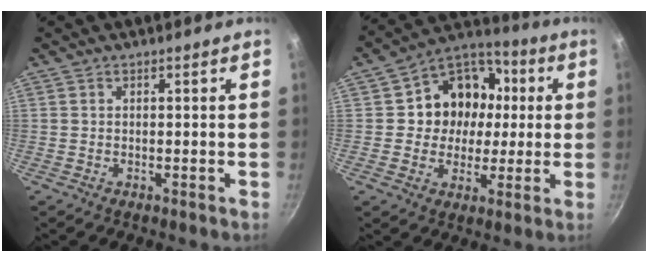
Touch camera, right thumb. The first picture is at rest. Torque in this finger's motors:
{"motor_torque": [-0.74, 1.02, 0.65, 0.53, 0.11]}